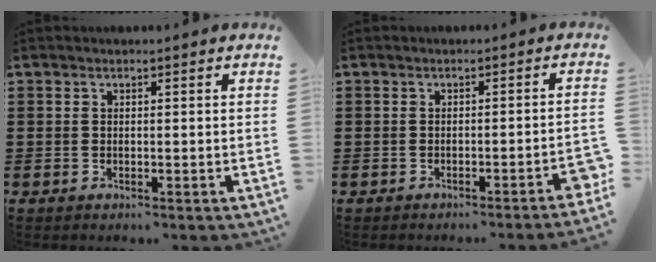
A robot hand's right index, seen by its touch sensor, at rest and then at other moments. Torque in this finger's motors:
{"motor_torque": [2.14, 0.00, 0.20, 0.09]}